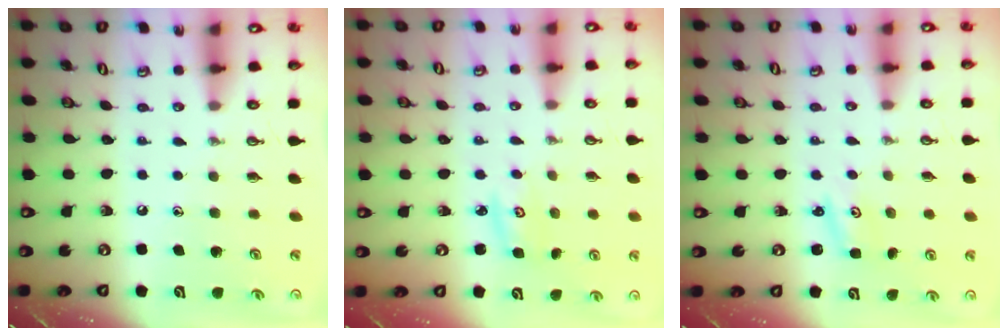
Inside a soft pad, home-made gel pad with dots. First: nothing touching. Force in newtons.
{"total": 2.8, "press": 2.8, "slide": 0.2}
{"total": 1.8, "press": 1.8, "slide": 0.3}